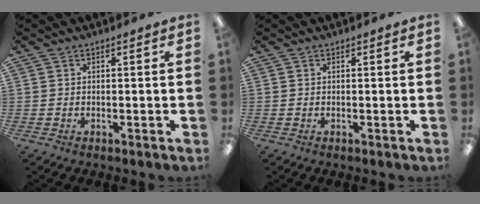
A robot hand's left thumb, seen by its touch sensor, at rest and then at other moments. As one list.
[{"total": 0.0}]